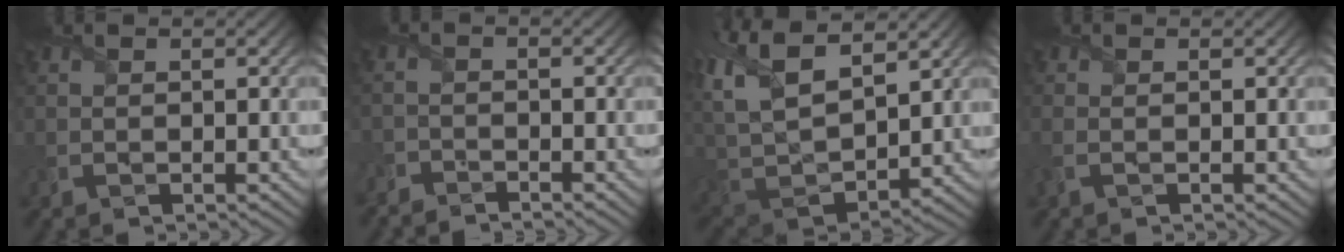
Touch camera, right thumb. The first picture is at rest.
{"total": 2.6, "force": [-2.6, 0.0, -0.2], "torque": [0.005, -0.006, -0.063]}
{"total": 14.8, "force": [6.2, 7.8, 11.0], "torque": [-0.270, 0.017, 0.114]}
{"total": 1.5, "force": [-0.3, 0.9, 1.2], "torque": [-0.032, -0.001, -0.005]}